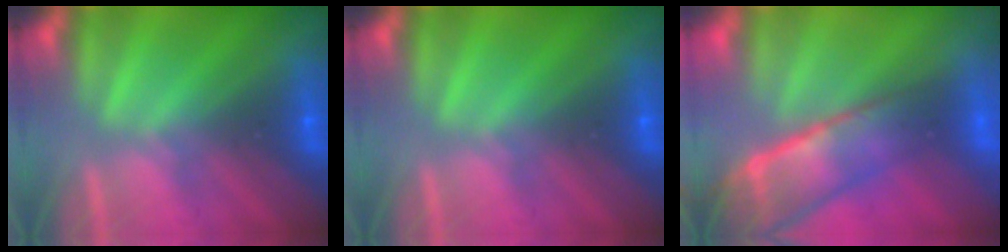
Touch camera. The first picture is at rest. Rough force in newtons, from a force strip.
{"total": 0.0}
{"total": 7.1}